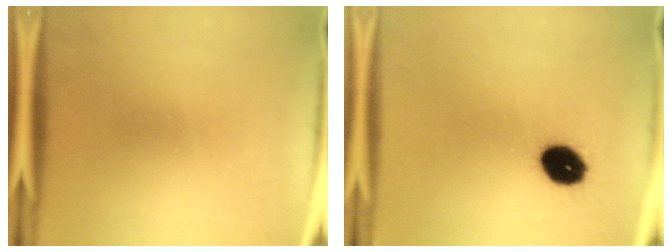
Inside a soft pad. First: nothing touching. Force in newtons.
{"total": 8.2}